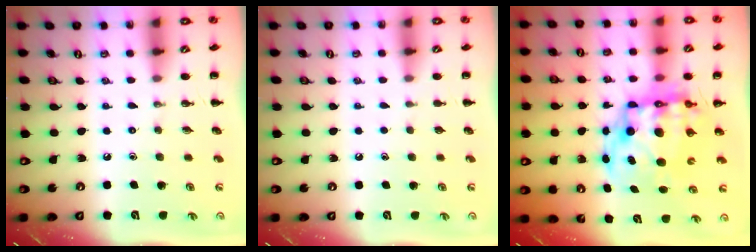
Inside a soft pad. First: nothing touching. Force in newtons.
{"total": 0.8, "press": 0.8, "slide": 0.1}
{"total": 15.6, "press": 15.1, "slide": 3.9}